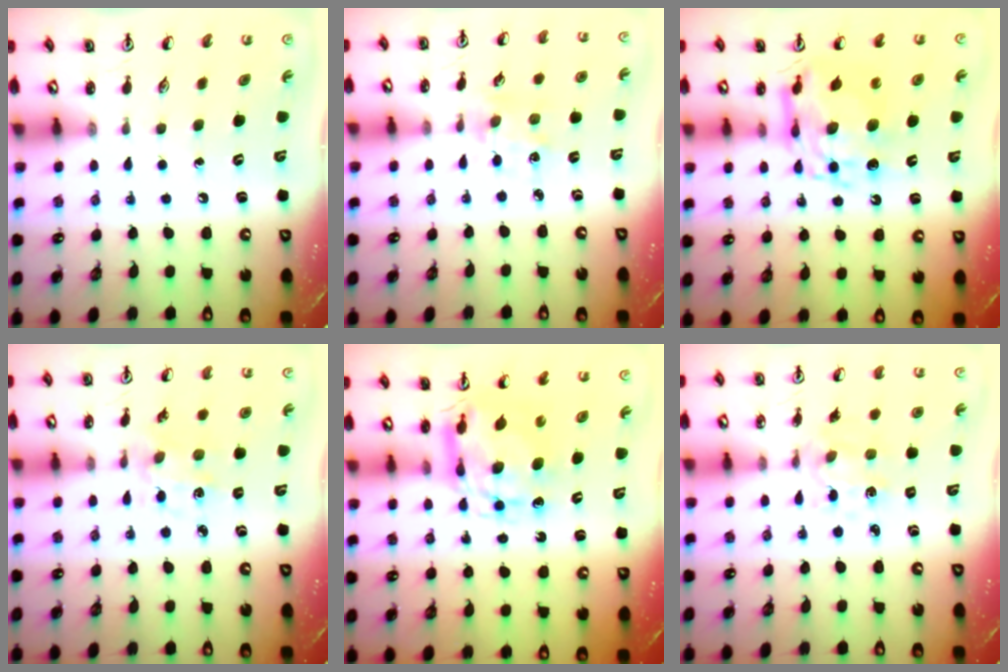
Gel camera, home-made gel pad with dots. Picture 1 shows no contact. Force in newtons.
{"total": 1.4, "press": 1.3, "slide": 0.2}
{"total": 12.1, "press": 12.1, "slide": 1.1}
{"total": 1.2, "press": 1.1, "slide": 0.3}
{"total": 7.9, "press": 7.9, "slide": 0.8}
{"total": 1.4, "press": 1.4, "slide": 0.3}